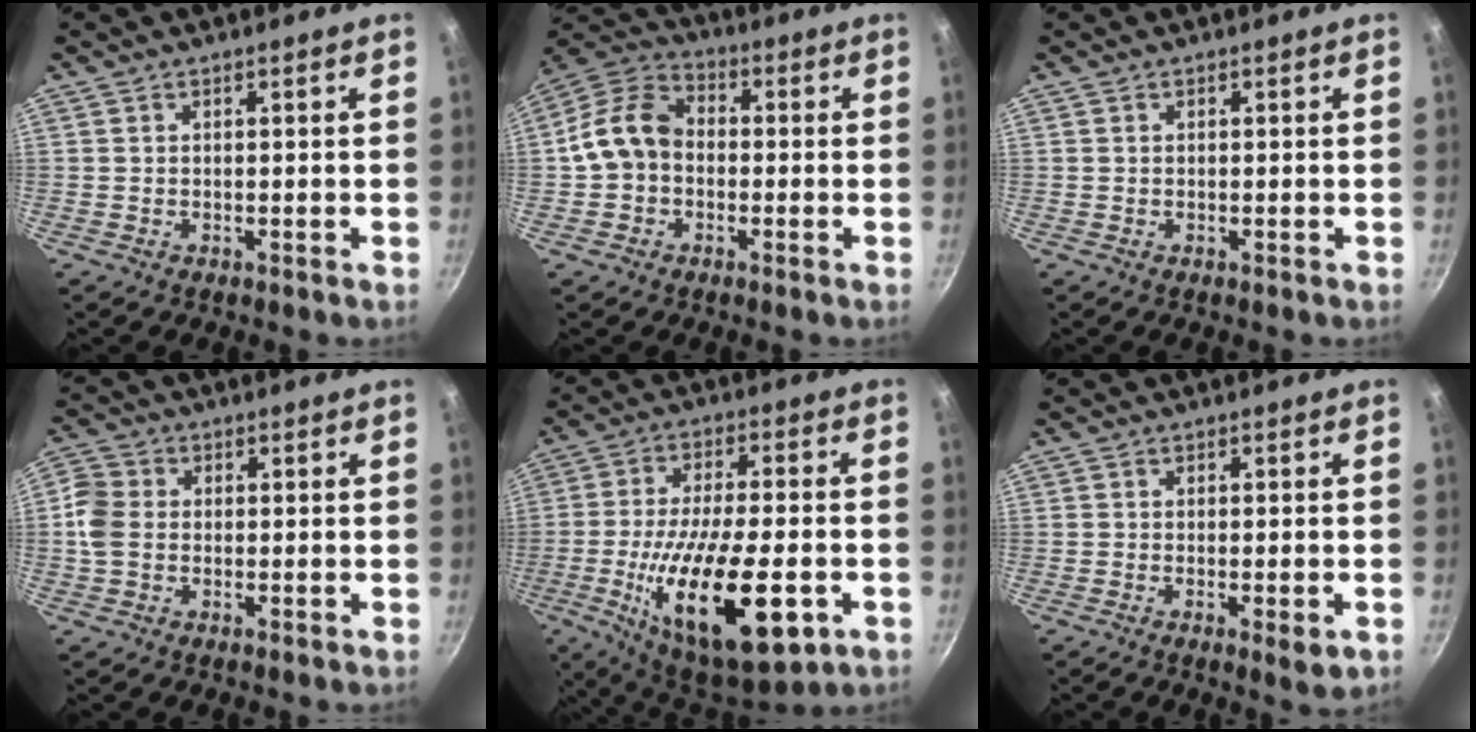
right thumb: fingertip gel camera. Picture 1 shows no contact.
{"total": 10.5, "force": [-0.9, 8.2, 6.5], "torque": [-0.094, 0.034, -0.036]}
{"total": 0.0}
{"total": 6.4, "force": [-0.3, 5.1, 3.9], "torque": [-0.070, 0.008, -0.020]}
{"total": 24.4, "force": [-7.4, 9.0, 21.4], "torque": [-0.347, 0.008, -0.113]}
{"total": 3.9, "force": [-1.4, 1.0, 3.5], "torque": [-0.055, -0.005, -0.020]}